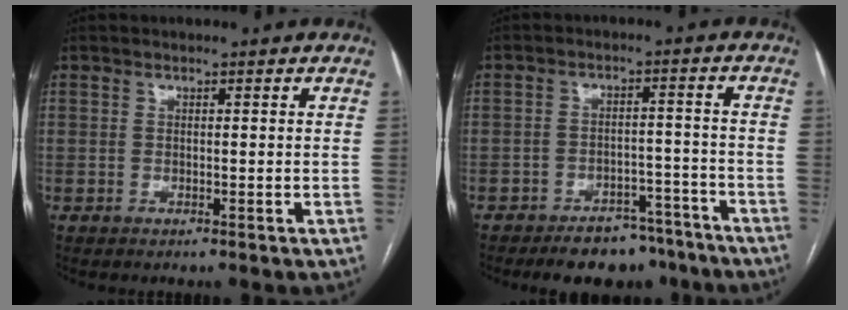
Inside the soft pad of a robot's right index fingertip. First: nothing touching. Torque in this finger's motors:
{"motor_torque": [0.57, -0.60, 0.29, 0.05]}